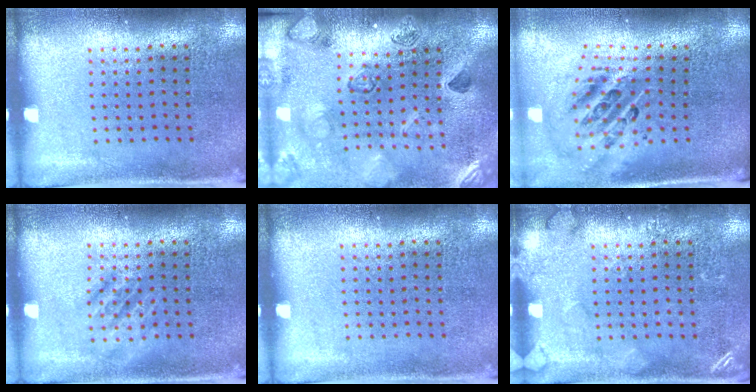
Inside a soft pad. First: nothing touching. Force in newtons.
{"total": 2.3, "press": 2.3, "slide": 0.2}
{"total": 2.6, "press": 1.8, "slide": 1.9}
{"total": 1.6, "press": 1.6, "slide": 0.3}
{"total": 0.0}
{"total": 2.0, "press": 2.0, "slide": 0.4}